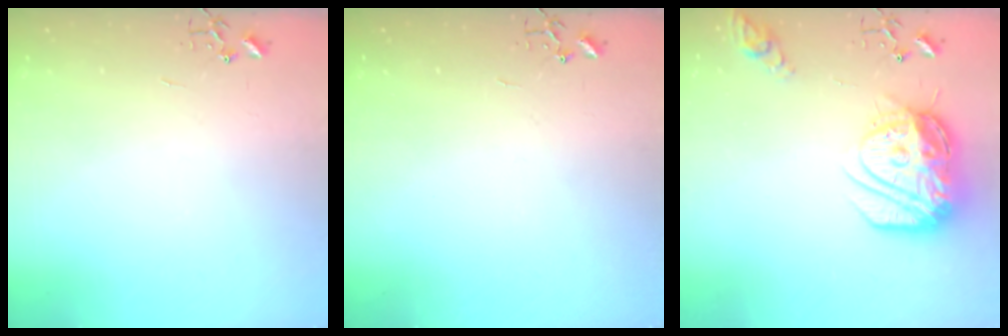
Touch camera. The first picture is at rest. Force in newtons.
{"total": 0.0}
{"total": 19.4, "press": 19.3, "slide": 1.7}